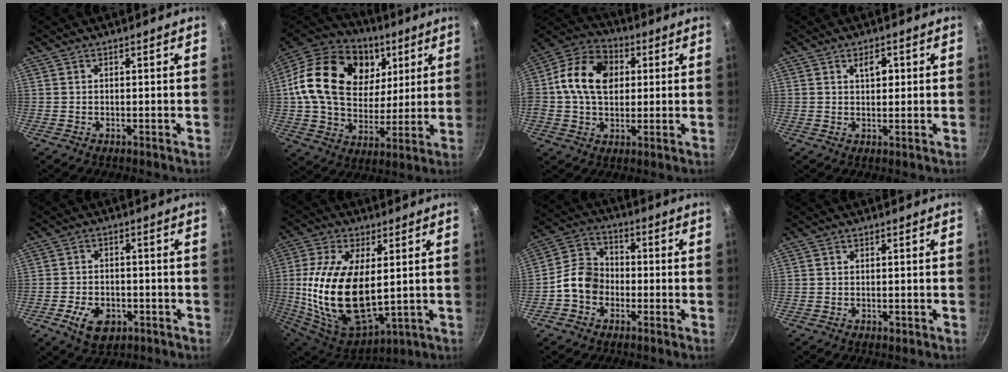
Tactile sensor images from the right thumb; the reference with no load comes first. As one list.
[{"total": 27.6, "force": [8.1, 19.7, 17.5], "torque": [-0.296, -0.005, 0.134]}, {"total": 15.3, "force": [2.3, 11.1, 10.3], "torque": [-0.164, 0.020, 0.021]}, {"total": 3.3, "force": [1.0, 1.9, 2.5], "torque": [-0.024, -0.004, 0.014]}, {"total": 7.9, "force": [-3.3, 5.2, 5.0], "torque": [-0.076, 0.014, -0.051]}, {"total": 21.9, "force": [1.1, 11.4, 18.7], "torque": [-0.362, -0.012, 0.034]}, {"total": 8.7, "force": [-2.4, 7.0, 4.5], "torque": [-0.055, 0.031, -0.062]}, {"total": 0.6, "force": [-0.2, 0.5, 0.3], "torque": [-0.002, 0.001, -0.004]}]